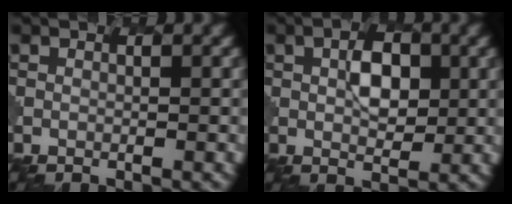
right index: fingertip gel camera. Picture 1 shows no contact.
{"total": 3.5, "force": [0.9, 2.0, 2.7], "torque": [-0.043, 0.002, 0.014]}